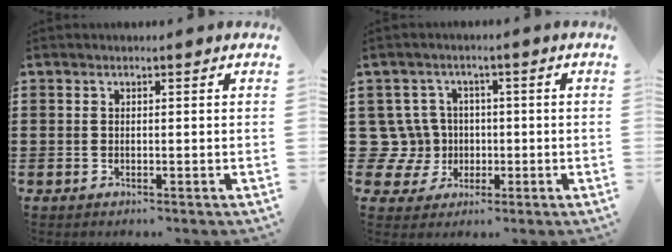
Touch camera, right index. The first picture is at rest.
{"total": 7.0, "force": [0.0, 6.7, 2.1], "torque": [-0.097, 0.008, -0.001]}